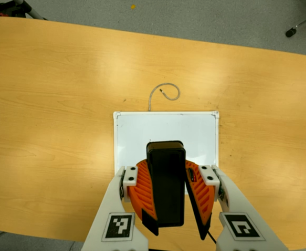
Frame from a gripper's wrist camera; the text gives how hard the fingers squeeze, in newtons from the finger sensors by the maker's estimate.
{"total": 11.3, "left": 10.8, "right": 11.9}